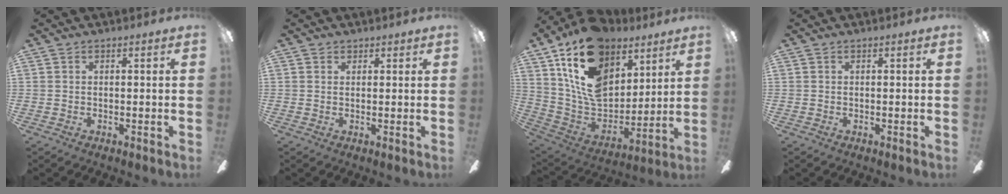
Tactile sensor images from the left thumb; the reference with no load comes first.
{"total": 1.3, "force": [1.0, 0.8, 0.1], "torque": [0.006, -0.002, 0.017]}
{"total": 21.2, "force": [11.8, 13.4, 11.5], "torque": [-0.223, -0.064, 0.218]}
{"total": 0.0}